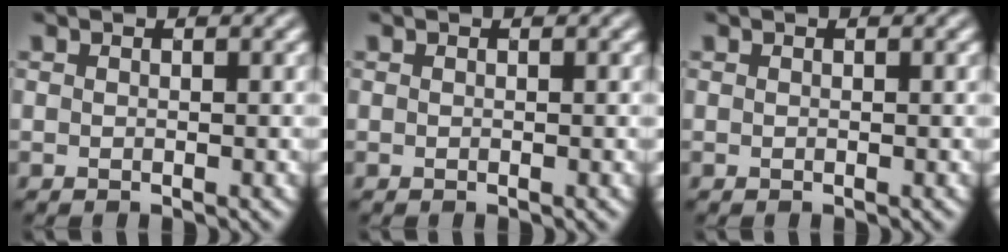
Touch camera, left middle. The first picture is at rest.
{"total": 0.0}
{"total": 0.0}